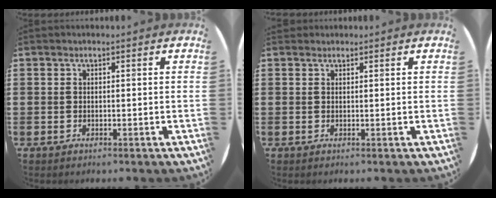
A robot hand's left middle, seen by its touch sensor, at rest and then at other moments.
{"total": 0.6, "force": [0.5, 0.2, -0.1], "torque": [0.010, 0.000, 0.009]}